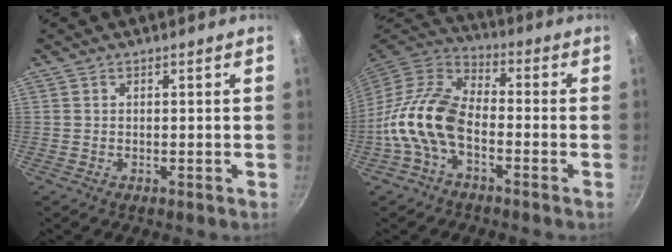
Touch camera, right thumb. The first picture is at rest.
{"total": 13.8, "force": [-4.1, 8.0, 10.5], "torque": [-0.193, 0.046, -0.093]}